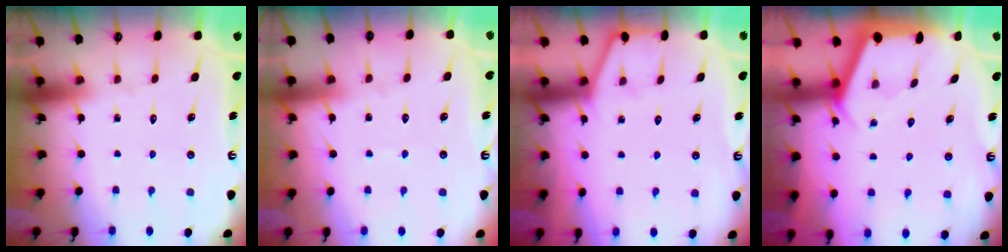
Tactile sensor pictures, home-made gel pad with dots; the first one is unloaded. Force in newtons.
{"total": 3.0, "press": 3.0, "slide": 0.2}
{"total": 2.6, "press": 2.6, "slide": 0.4}
{"total": 2.2, "press": 2.2, "slide": 0.3}